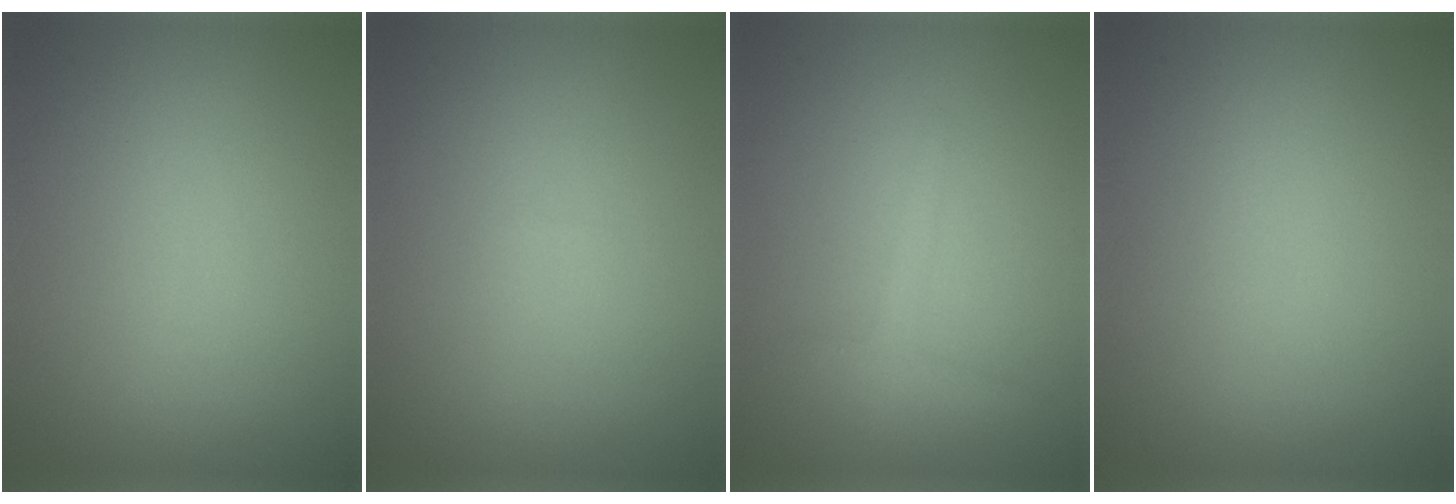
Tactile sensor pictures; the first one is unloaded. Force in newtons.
{"total": 0.0}
{"total": 1.6, "press": 1.6, "slide": 0.1}
{"total": 0.0}